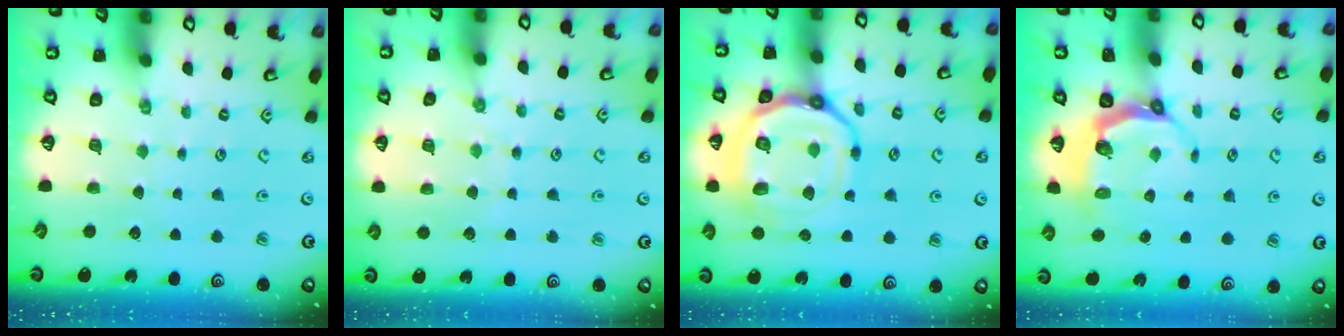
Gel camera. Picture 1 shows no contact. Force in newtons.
{"total": 6.9, "press": 6.9, "slide": 0.8}
{"total": 20.8, "press": 20.7, "slide": 2.0}
{"total": 5.2, "press": 4.3, "slide": 2.9}